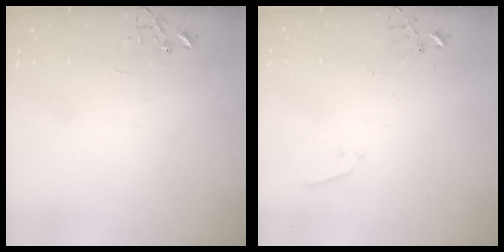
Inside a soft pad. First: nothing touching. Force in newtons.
{"total": 2.1, "press": 2.0, "slide": 0.4}